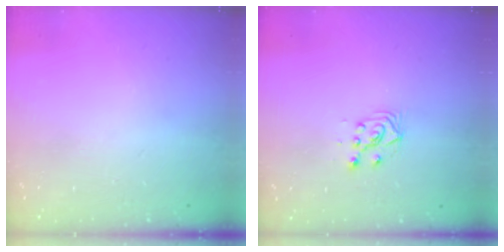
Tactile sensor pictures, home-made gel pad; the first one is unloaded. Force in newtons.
{"total": 5.7, "press": 5.6, "slide": 0.9}